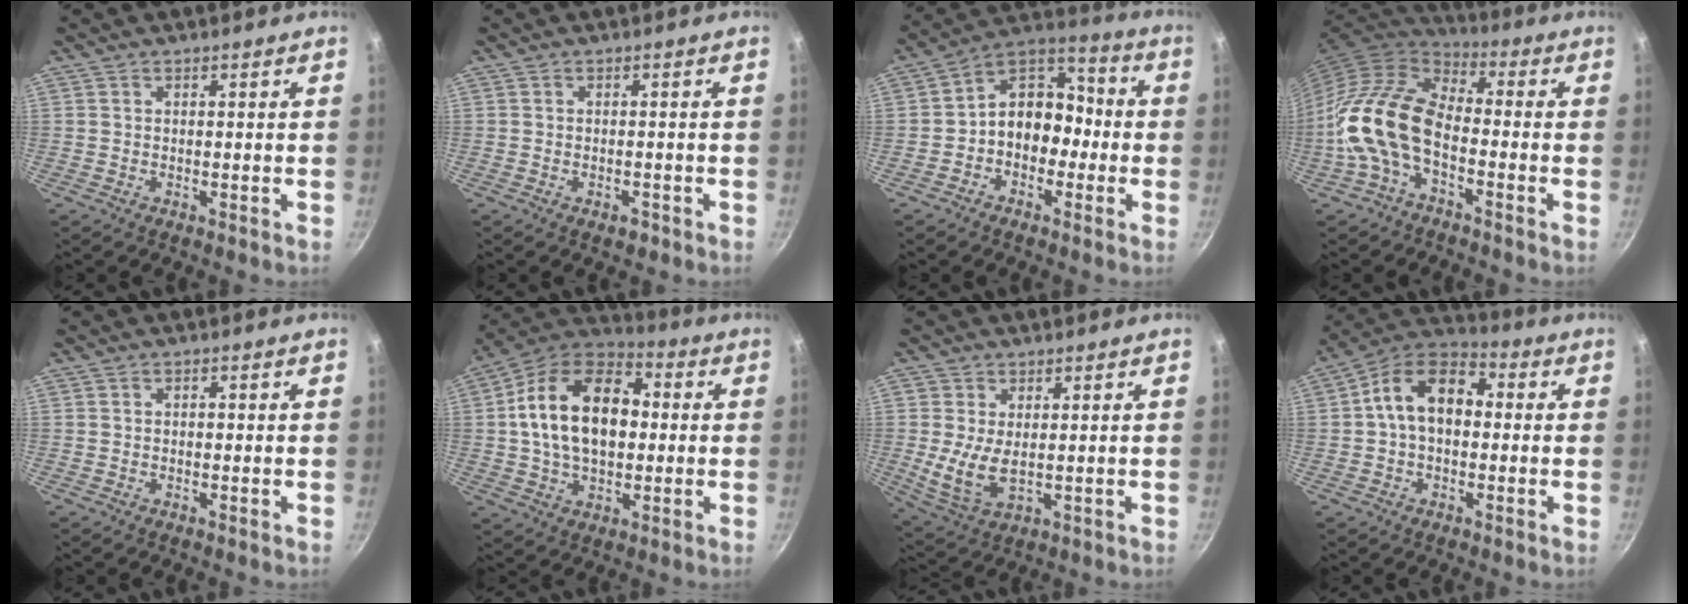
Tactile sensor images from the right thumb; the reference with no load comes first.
{"total": 1.8, "force": [-1.1, 1.0, 1.2], "torque": [-0.016, 0.008, -0.013]}
{"total": 11.7, "force": [-2.1, 9.0, 7.2], "torque": [-0.054, 0.059, -0.054]}
{"total": 14.9, "force": [-4.5, 8.4, 11.5], "torque": [-0.209, 0.043, -0.107]}
{"total": 0.5, "force": [-0.2, 0.4, 0.3], "torque": [-0.005, 0.004, -0.001]}
{"total": 19.6, "force": [1.4, 12.7, 14.9], "torque": [-0.227, 0.031, 0.010]}
{"total": 7.8, "force": [0.3, 4.6, 6.3], "torque": [-0.129, -0.017, 0.016]}
{"total": 12.2, "force": [0.8, 8.2, 9.0], "torque": [-0.118, 0.036, -0.008]}